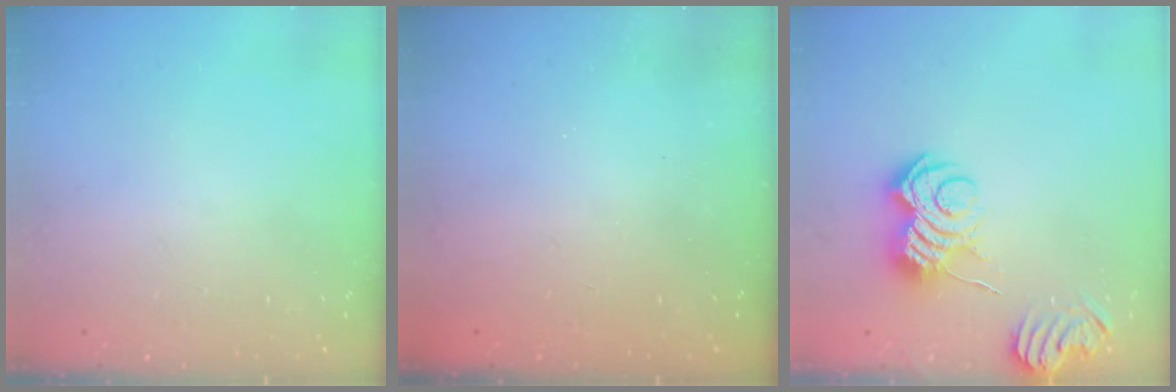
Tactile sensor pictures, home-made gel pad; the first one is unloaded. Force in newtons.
{"total": 2.5, "press": 2.4, "slide": 0.8}
{"total": 6.8, "press": 6.8, "slide": 0.3}